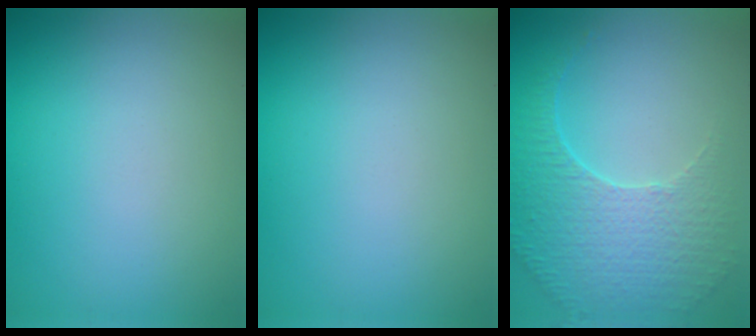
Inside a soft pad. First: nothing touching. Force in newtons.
{"total": 0.0}
{"total": 5.1, "press": 3.7, "slide": 3.6}